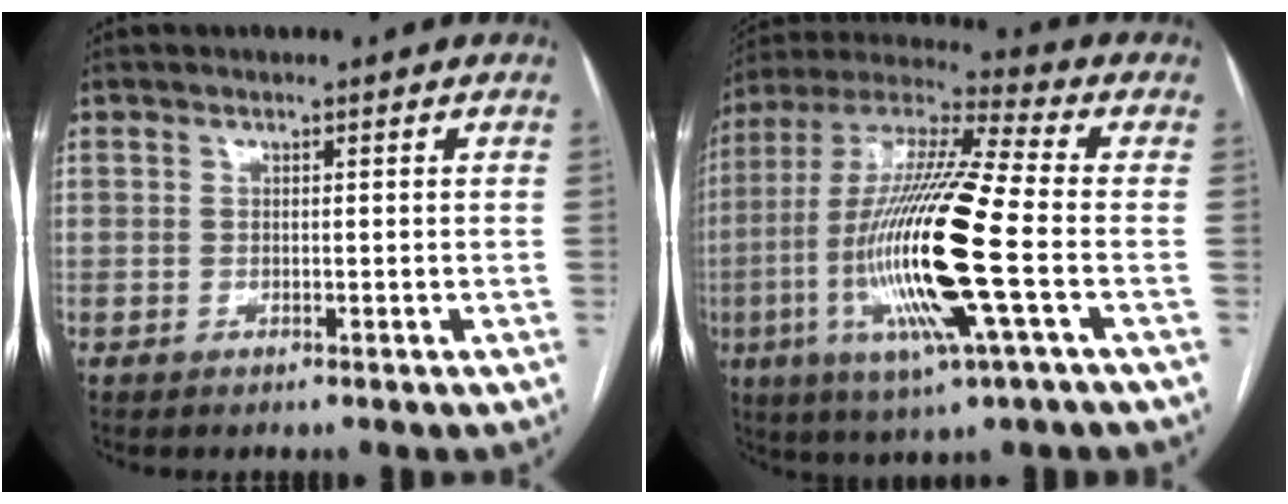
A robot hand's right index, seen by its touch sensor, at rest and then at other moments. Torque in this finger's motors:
{"motor_torque": [2.14, 0.00, 1.05, 0.21]}